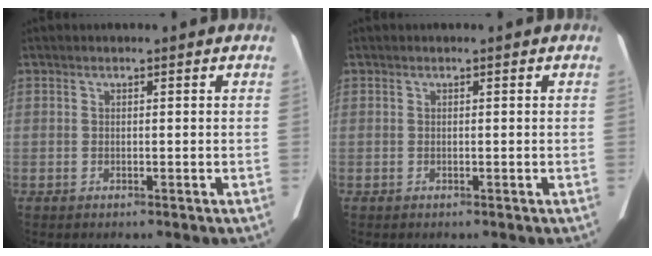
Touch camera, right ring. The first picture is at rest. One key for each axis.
{"total": 0.0}